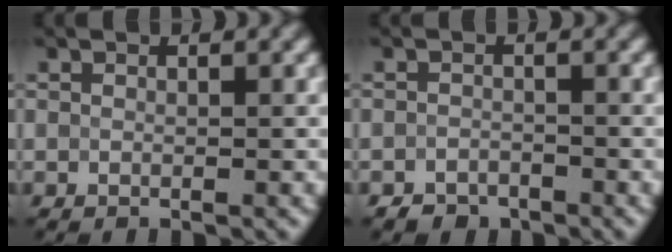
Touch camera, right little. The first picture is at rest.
{"total": 1.5, "force": [-1.3, 0.8, 0.1], "torque": [0.001, 0.004, -0.026]}